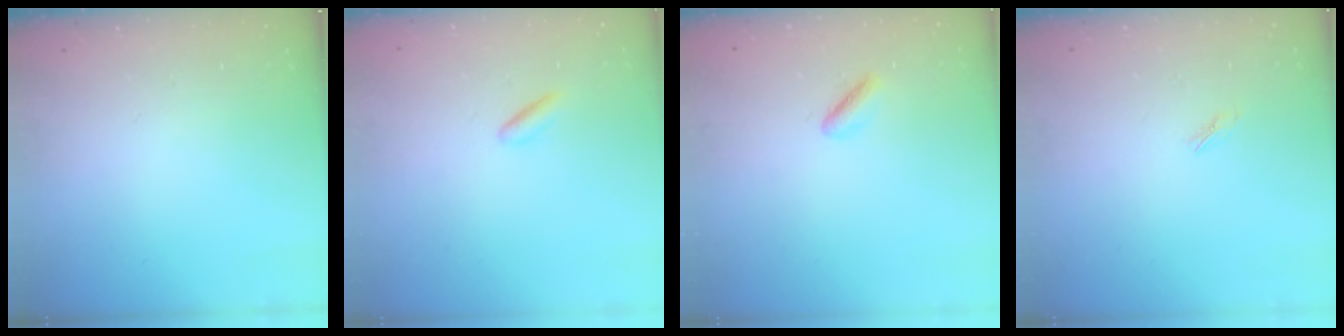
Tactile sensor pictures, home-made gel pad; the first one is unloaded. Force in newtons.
{"total": 1.7, "press": 1.6, "slide": 0.7}
{"total": 2.0, "press": 1.7, "slide": 1.1}
{"total": 1.9, "press": 1.8, "slide": 0.5}